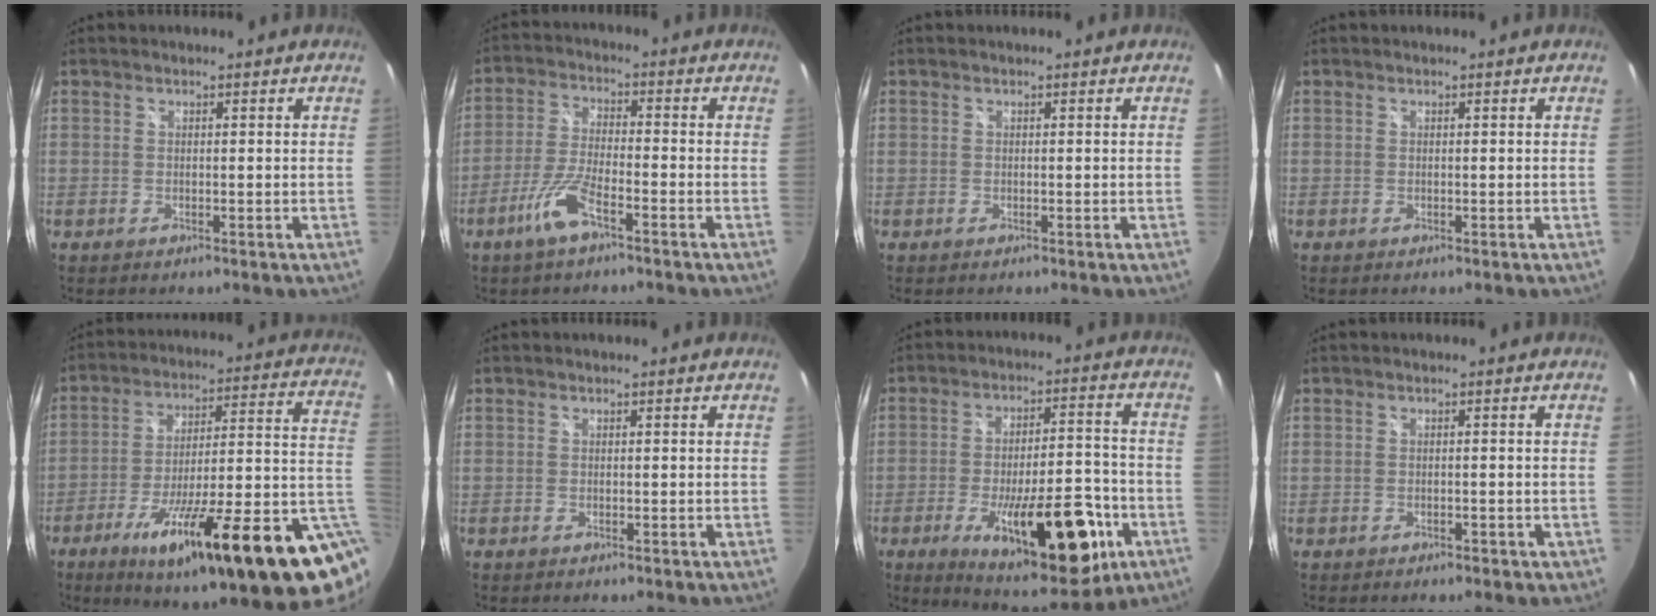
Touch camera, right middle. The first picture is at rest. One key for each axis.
{"total": 7.3, "fx": -4.5, "fy": 1.5, "fz": 5.6, "tx": -0.125, "ty": -0.003, "tz": -0.089}
{"total": 0.0}
{"total": 0.0}
{"total": 28.1, "fx": -9.9, "fy": 4.2, "fz": 25.9, "tx": -0.363, "ty": -0.033, "tz": -0.145}
{"total": 0.0}
{"total": 21.3, "fx": -9.1, "fy": 7.9, "fz": 17.5, "tx": -0.269, "ty": -0.017, "tz": -0.114}
{"total": 2.1, "fx": -1.4, "fy": 1.1, "fz": 1.1, "tx": -0.018, "ty": -0.002, "tz": -0.013}